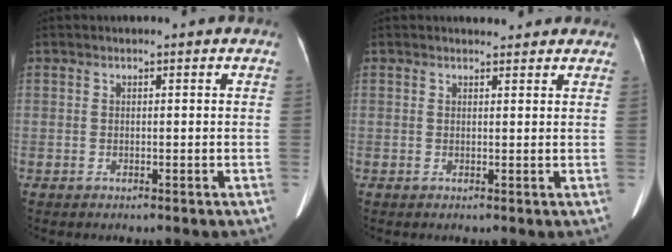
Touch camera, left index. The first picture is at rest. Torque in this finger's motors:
{"motor_torque": [0.43, -0.26, 0.00, 0.00]}